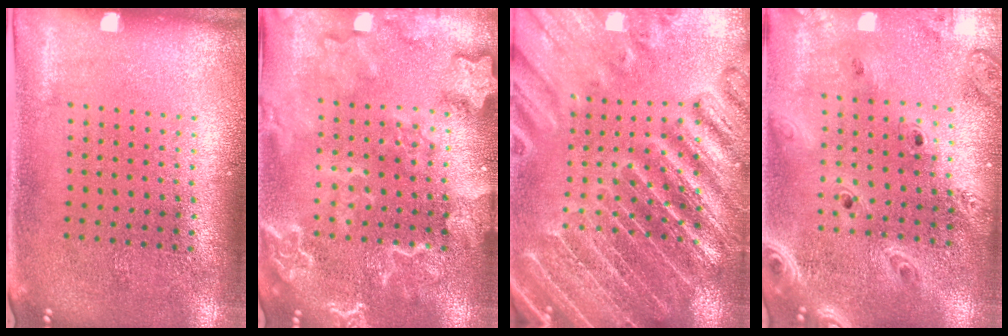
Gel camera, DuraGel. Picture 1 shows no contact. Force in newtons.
{"total": 3.3, "press": 3.3, "slide": 0.4}
{"total": 4.4, "press": 4.0, "slide": 1.7}
{"total": 3.0, "press": 2.5, "slide": 1.6}